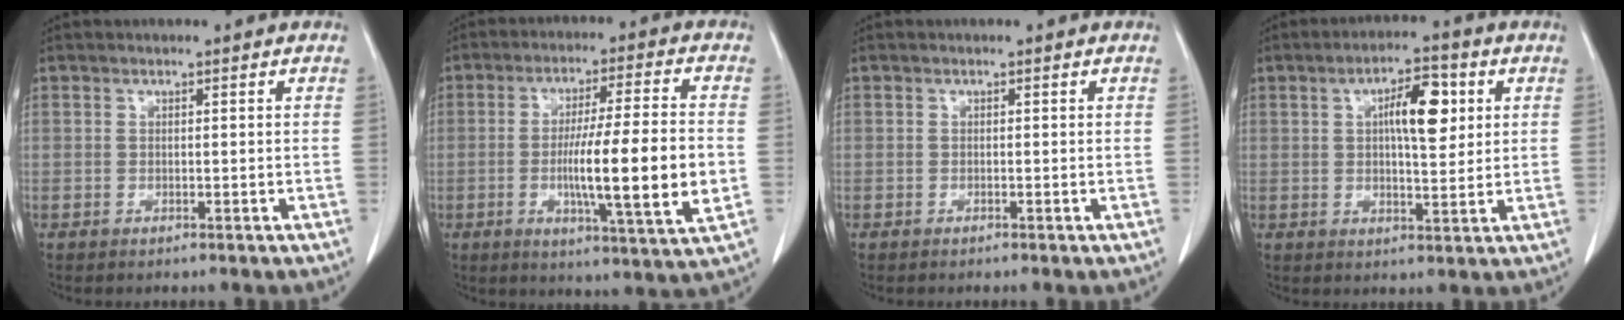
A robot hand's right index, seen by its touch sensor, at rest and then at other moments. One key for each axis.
{"total": 14.9, "fx": -2.2, "fy": 0.2, "fz": 14.8, "tx": -0.243, "ty": -0.009, "tz": -0.037}
{"total": 0.0}
{"total": 8.0, "fx": 2.2, "fy": 2.6, "fz": 7.2, "tx": -0.115, "ty": 0.011, "tz": 0.036}